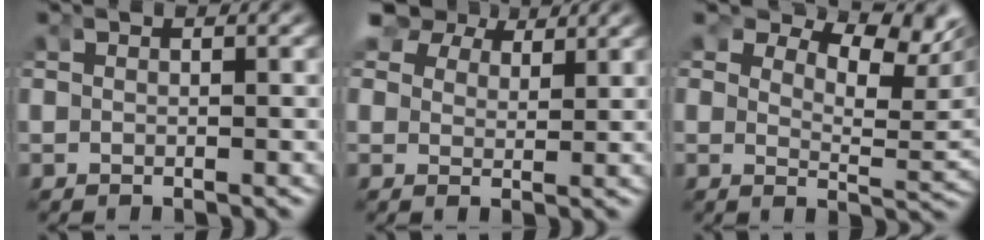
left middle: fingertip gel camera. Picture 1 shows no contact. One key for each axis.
{"total": 7.0, "fx": 5.2, "fy": 3.4, "fz": 3.2, "tx": -0.052, "ty": 0.006, "tz": 0.081}
{"total": 8.2, "fx": 4.9, "fy": 3.4, "fz": 5.7, "tx": -0.065, "ty": 0.002, "tz": 0.065}